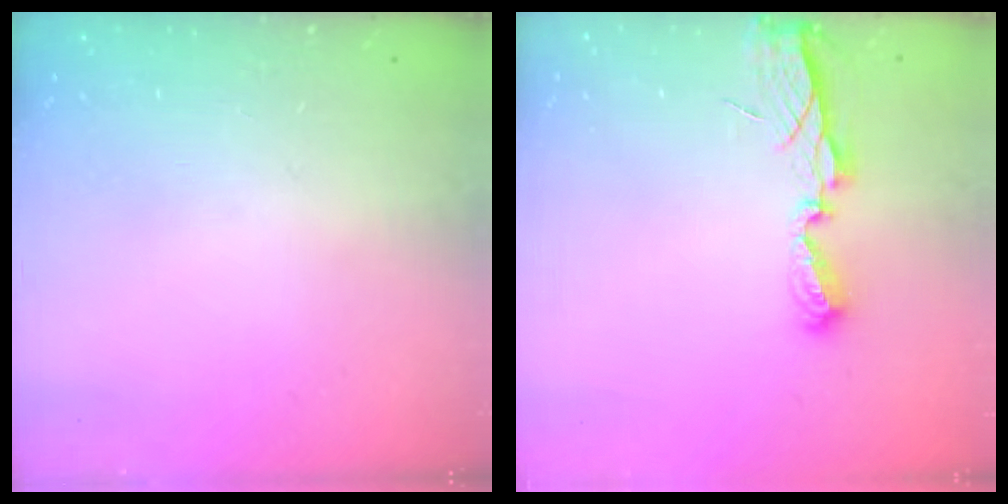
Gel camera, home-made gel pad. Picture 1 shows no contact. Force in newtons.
{"total": 6.2, "press": 6.2, "slide": 0.0}